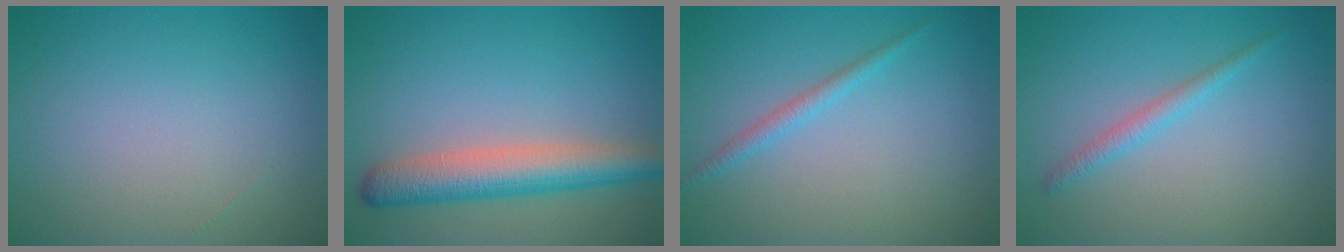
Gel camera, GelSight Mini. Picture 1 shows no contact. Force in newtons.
{"total": 5.5, "press": 5.5, "slide": 0.2}
{"total": 1.4, "press": 1.4, "slide": 0.1}
{"total": 1.6, "press": 1.6, "slide": 0.2}